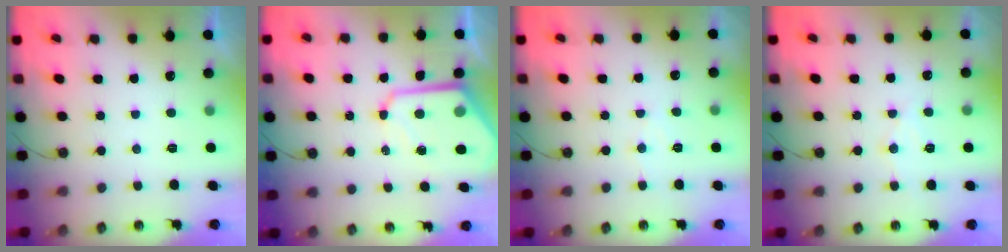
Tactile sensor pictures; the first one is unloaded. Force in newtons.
{"total": 10.5, "press": 10.4, "slide": 0.9}
{"total": 5.0, "press": 4.9, "slide": 0.7}
{"total": 7.4, "press": 7.4, "slide": 0.5}